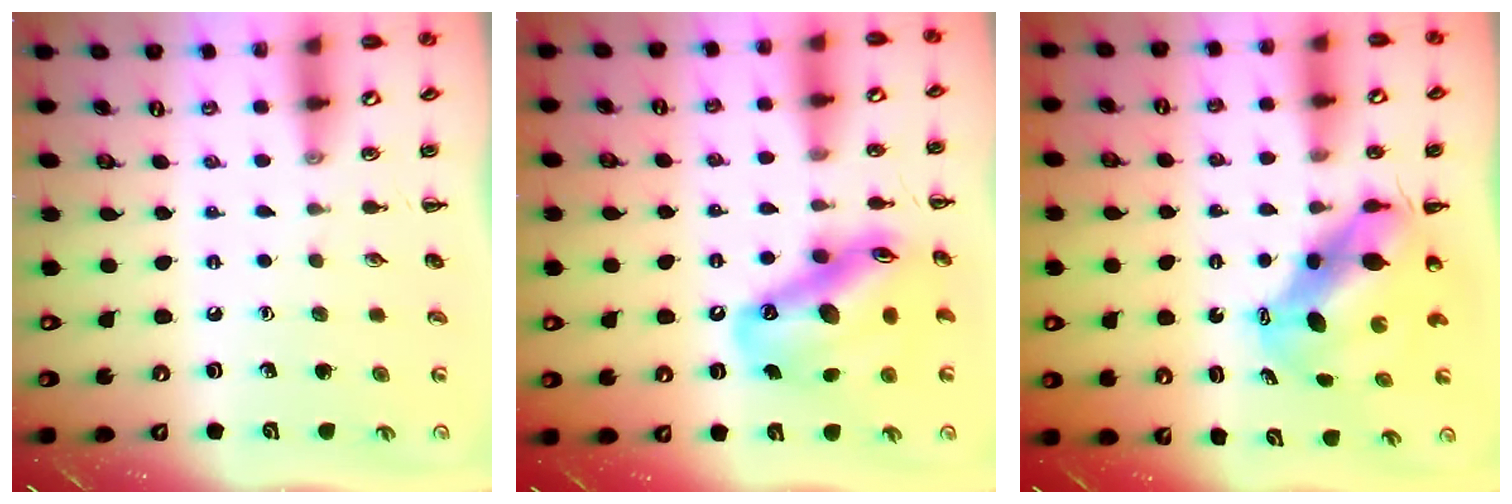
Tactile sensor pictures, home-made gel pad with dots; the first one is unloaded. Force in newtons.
{"total": 18.7, "press": 17.8, "slide": 5.6}
{"total": 7.8, "press": 7.6, "slide": 1.9}